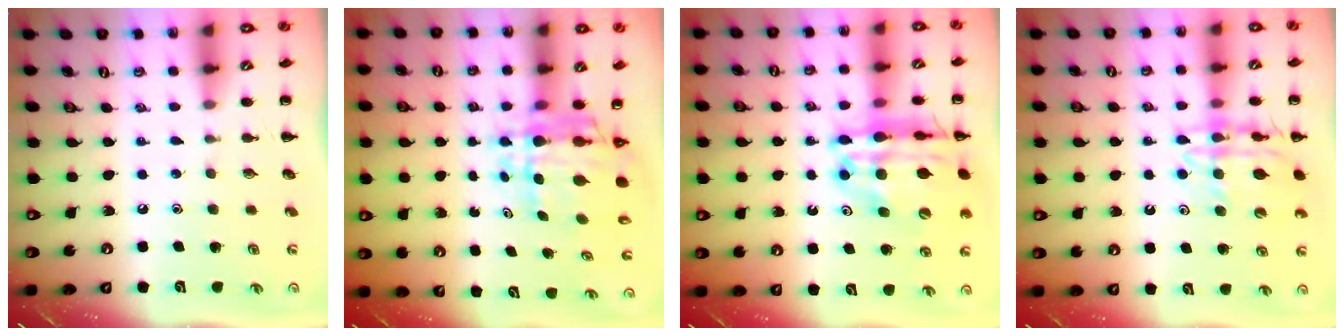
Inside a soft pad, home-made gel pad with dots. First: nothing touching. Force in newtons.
{"total": 8.1, "press": 7.7, "slide": 2.5}
{"total": 20.4, "press": 20.0, "slide": 4.4}
{"total": 14.5, "press": 14.3, "slide": 2.4}